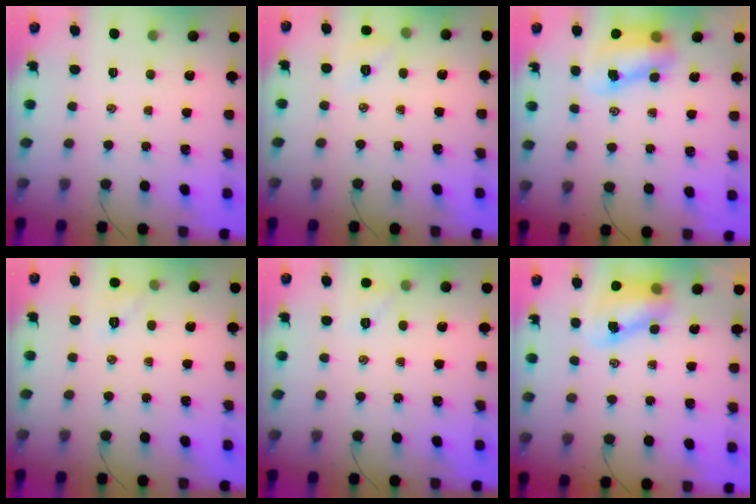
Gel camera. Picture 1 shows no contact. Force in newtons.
{"total": 5.6, "press": 5.4, "slide": 1.5}
{"total": 7.9, "press": 7.8, "slide": 1.2}
{"total": 6.5, "press": 6.3, "slide": 1.4}
{"total": 4.9, "press": 4.7, "slide": 1.5}
{"total": 7.6, "press": 7.4, "slide": 1.7}